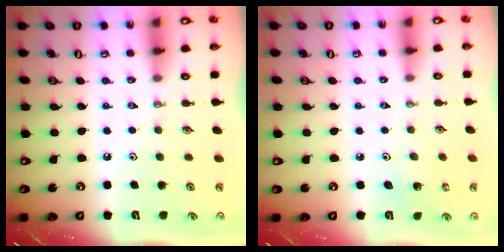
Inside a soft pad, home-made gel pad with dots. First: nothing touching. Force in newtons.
{"total": 2.8, "press": 2.8, "slide": 0.2}